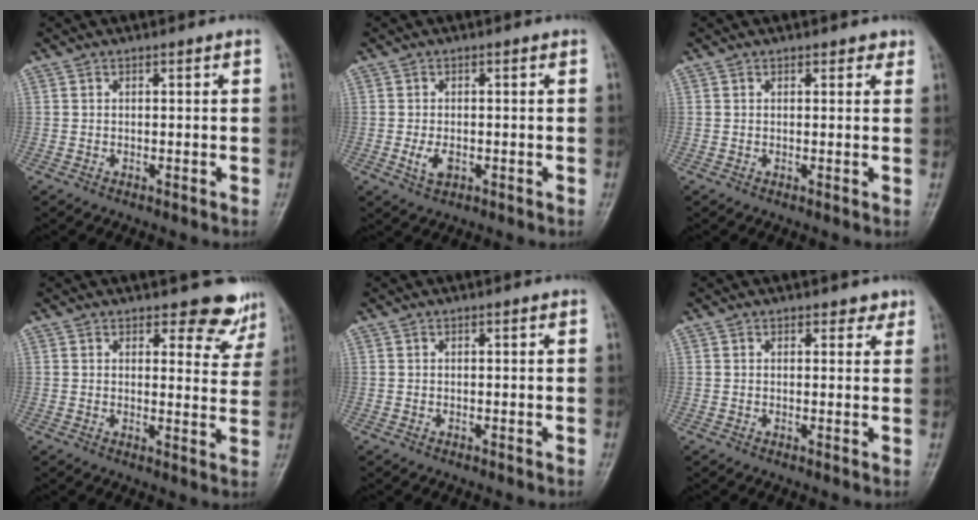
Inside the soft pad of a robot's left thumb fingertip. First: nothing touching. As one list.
[{"total": 3.0, "force": [-0.7, 1.8, 2.3], "torque": [-0.046, -0.003, -0.011]}, {"total": 1.5, "force": [1.1, 0.9, 0.5], "torque": [0.008, -0.005, 0.008]}, {"total": 7.1, "force": [6.3, 2.8, 1.6], "torque": [0.016, -0.047, 0.062]}, {"total": 0.0}, {"total": 2.1, "force": [1.6, 1.2, 0.6], "torque": [0.013, -0.007, 0.014]}]